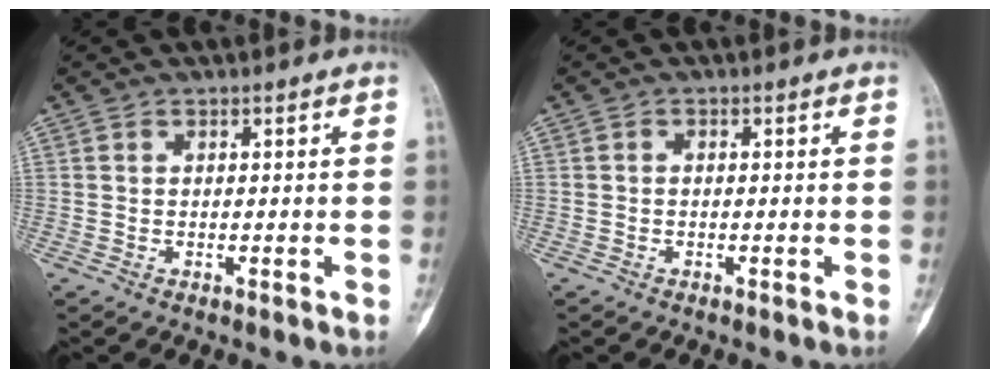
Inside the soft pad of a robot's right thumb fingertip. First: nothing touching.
{"total": 0.0}